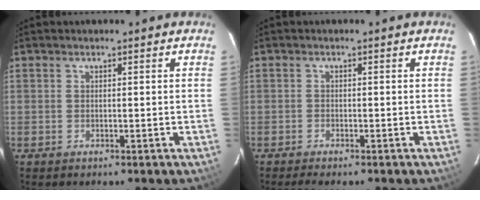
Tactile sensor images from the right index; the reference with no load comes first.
{"total": 2.9, "force": [-2.5, 0.6, 1.2], "torque": [-0.026, -0.011, -0.042]}